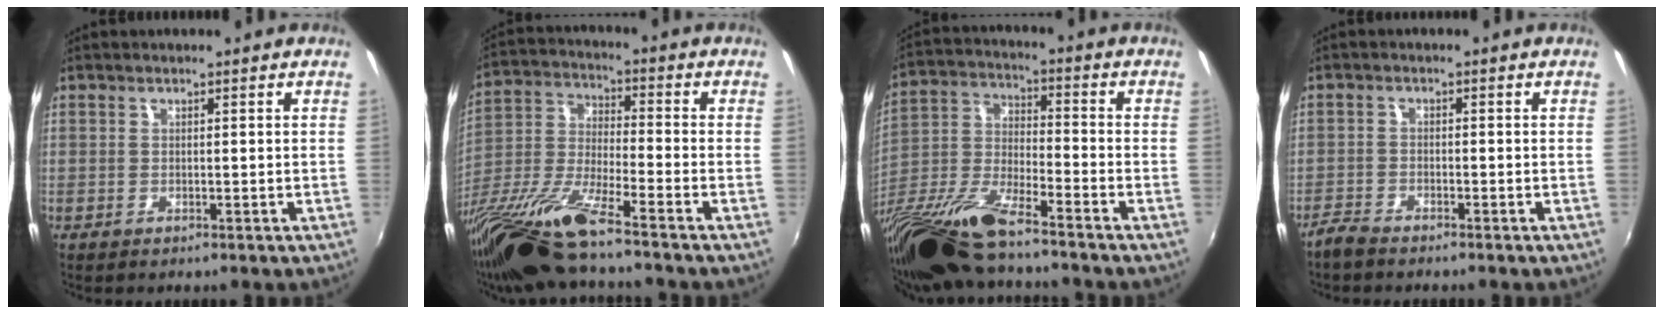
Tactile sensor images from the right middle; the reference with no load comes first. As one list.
[{"total": 15.6, "force": [-12.6, -0.2, 9.2], "torque": [-0.184, -0.035, -0.248]}, {"total": 17.7, "force": [-13.7, 2.7, 11.0], "torque": [-0.230, -0.041, -0.270]}, {"total": 2.8, "force": [-2.6, 0.5, 0.9], "torque": [-0.033, -0.006, -0.054]}]